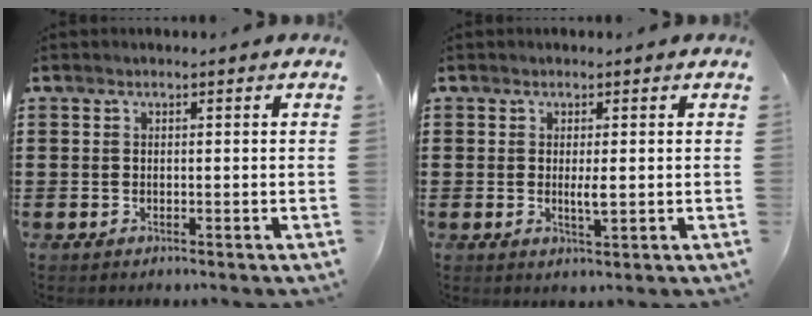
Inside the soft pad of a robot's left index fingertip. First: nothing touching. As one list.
[{"total": 2.3, "force": [0.1, 0.4, 2.2], "torque": [-0.033, -0.009, 0.001]}]